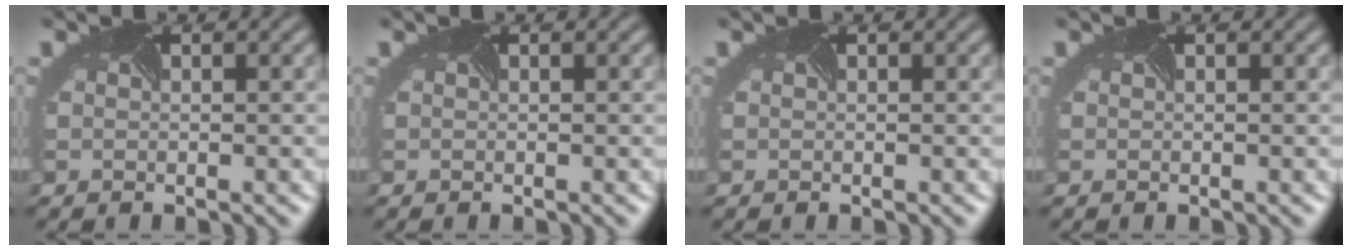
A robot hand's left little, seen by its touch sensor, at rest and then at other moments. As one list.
[{"total": 0.0}, {"total": 0.0}, {"total": 0.0}]